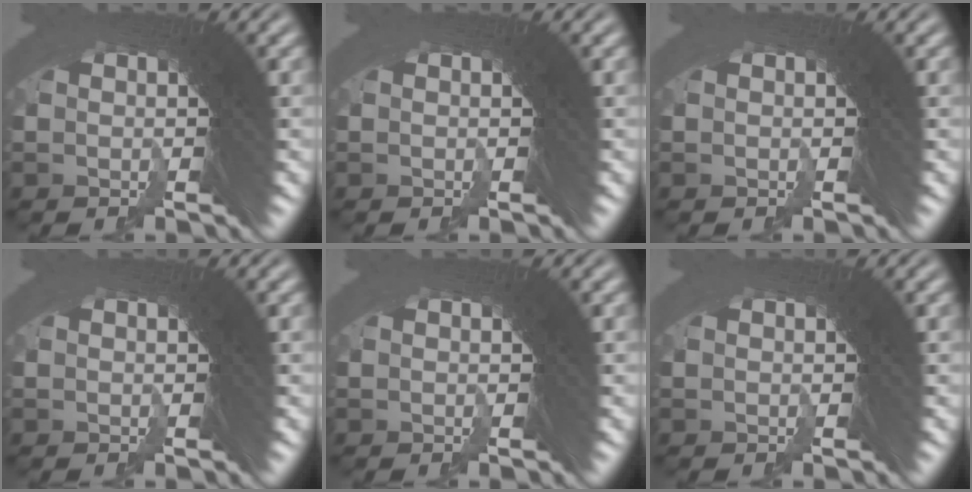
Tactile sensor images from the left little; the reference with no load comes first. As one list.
[{"total": 0.0}, {"total": 0.0}, {"total": 0.0}, {"total": 0.0}, {"total": 0.0}]